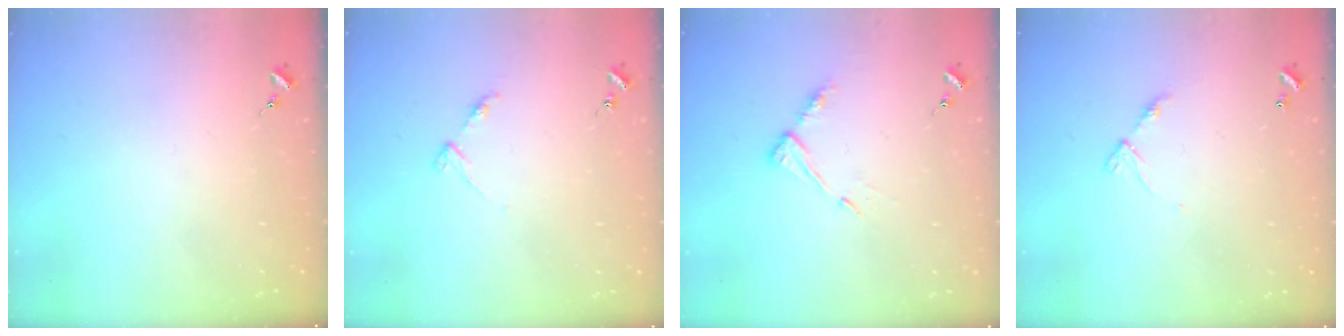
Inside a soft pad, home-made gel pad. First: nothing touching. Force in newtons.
{"total": 4.0, "press": 4.0, "slide": 0.6}
{"total": 6.8, "press": 6.8, "slide": 0.5}
{"total": 6.1, "press": 6.0, "slide": 0.6}